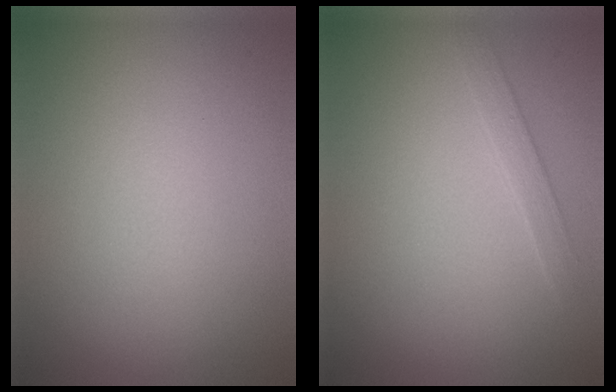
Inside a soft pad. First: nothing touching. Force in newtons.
{"total": 1.3, "press": 1.3, "slide": 0.1}